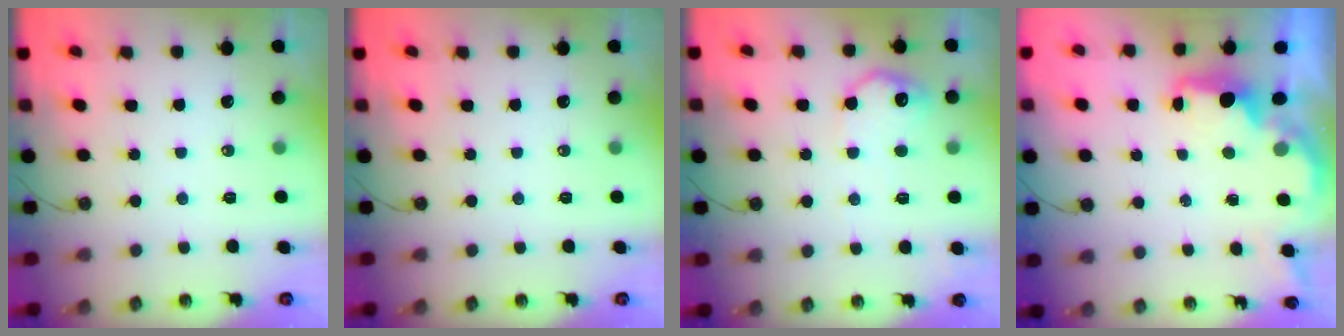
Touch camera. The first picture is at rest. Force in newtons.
{"total": 0.0}
{"total": 11.2, "press": 11.2, "slide": 0.4}
{"total": 2.1, "press": 2.0, "slide": 0.8}